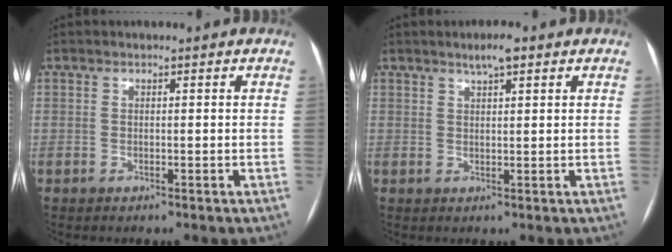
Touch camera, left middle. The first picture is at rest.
{"total": 2.9, "force": [1.9, 0.5, 2.1], "torque": [-0.039, 0.006, 0.032]}